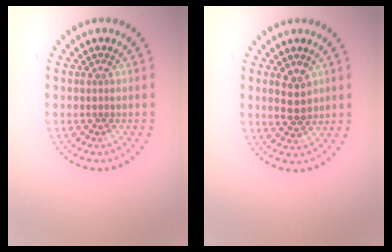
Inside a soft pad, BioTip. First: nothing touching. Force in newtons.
{"total": 2.6, "press": 2.5, "slide": 0.5}